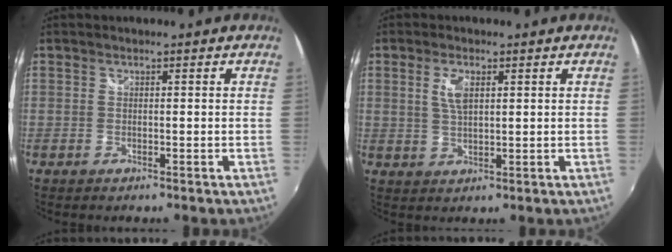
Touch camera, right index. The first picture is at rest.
{"total": 4.2, "force": [1.4, 1.8, 3.5], "torque": [-0.065, 0.000, 0.028]}